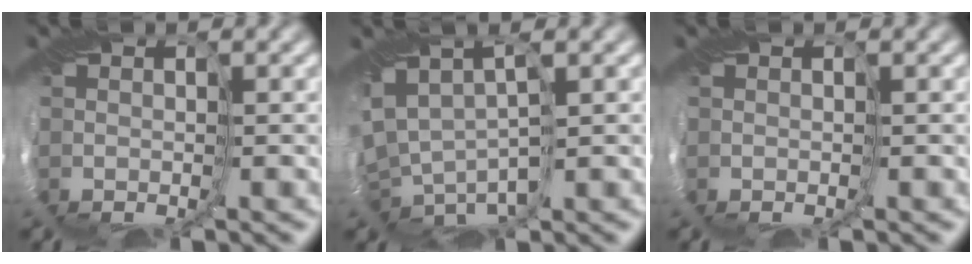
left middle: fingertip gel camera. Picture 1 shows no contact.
{"total": 3.2, "force": [0.1, 2.1, 2.4], "torque": [-0.067, 0.012, 0.029]}
{"total": 0.0}